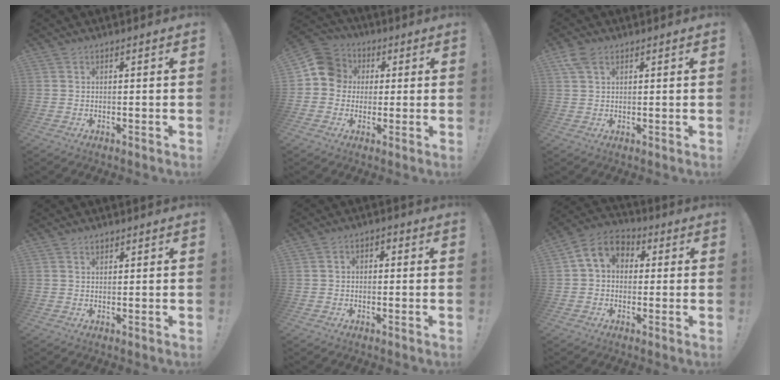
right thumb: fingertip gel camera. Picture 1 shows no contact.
{"total": 10.2, "force": [1.2, 9.6, 3.4], "torque": [-0.045, 0.011, 0.027]}
{"total": 4.7, "force": [2.5, 2.7, 2.9], "torque": [-0.053, -0.003, 0.050]}
{"total": 1.0, "force": [0.7, 0.6, 0.2], "torque": [0.000, -0.003, 0.014]}
{"total": 2.4, "force": [-1.5, 1.5, 1.0], "torque": [-0.015, 0.013, -0.030]}
{"total": 8.6, "force": [1.6, 6.7, 5.1], "torque": [-0.092, 0.008, 0.036]}